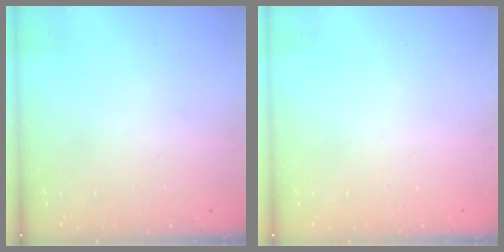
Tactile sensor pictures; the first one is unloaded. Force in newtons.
{"total": 0.0}